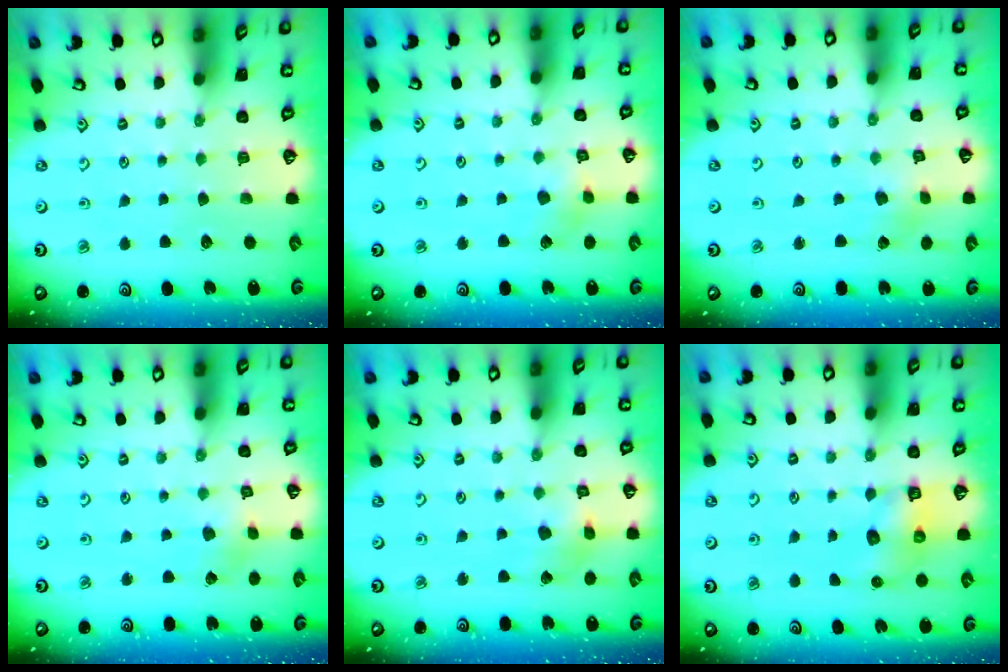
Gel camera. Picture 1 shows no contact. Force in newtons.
{"total": 4.5, "press": 4.5, "slide": 0.3}
{"total": 1.8, "press": 1.8, "slide": 0.2}
{"total": 1.9, "press": 1.9, "slide": 0.1}
{"total": 6.5, "press": 6.5, "slide": 0.6}
{"total": 7.1, "press": 7.0, "slide": 0.3}